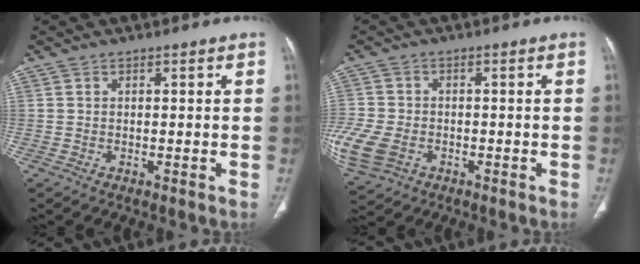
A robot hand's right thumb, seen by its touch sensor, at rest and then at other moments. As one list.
[{"total": 12.7, "force": [-4.5, 9.3, 7.4], "torque": [-0.208, -0.002, -0.077]}]